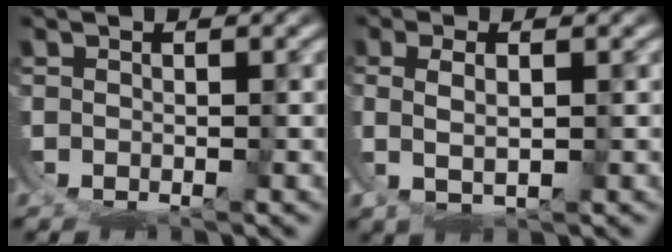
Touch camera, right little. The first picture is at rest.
{"total": 2.7, "force": [2.1, -0.4, 1.6], "torque": [-0.050, 0.004, 0.040]}